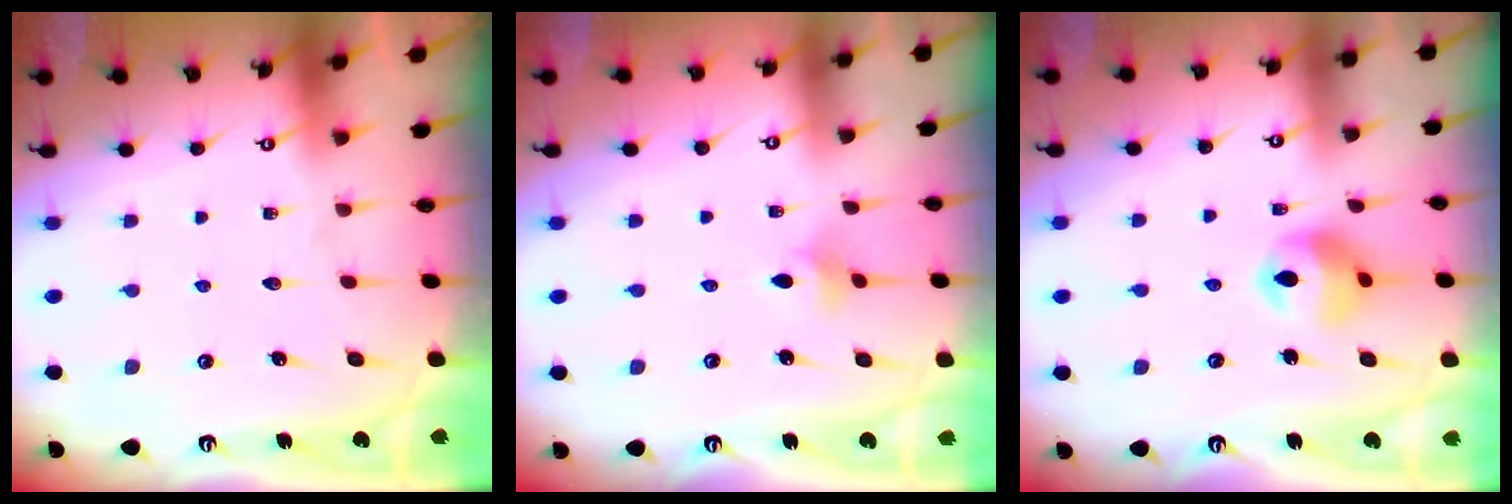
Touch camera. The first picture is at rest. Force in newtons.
{"total": 2.8, "press": 2.8, "slide": 0.5}
{"total": 11.4, "press": 11.3, "slide": 1.8}